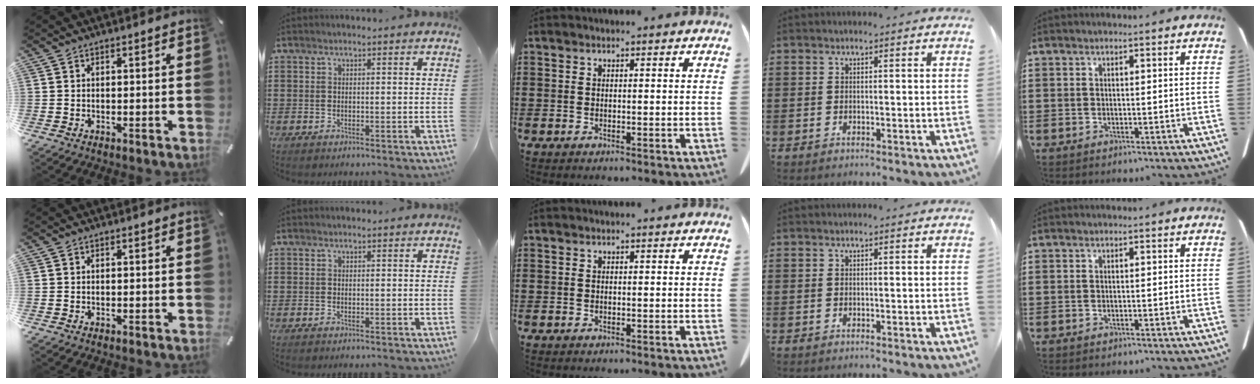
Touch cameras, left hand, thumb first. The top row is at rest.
{}